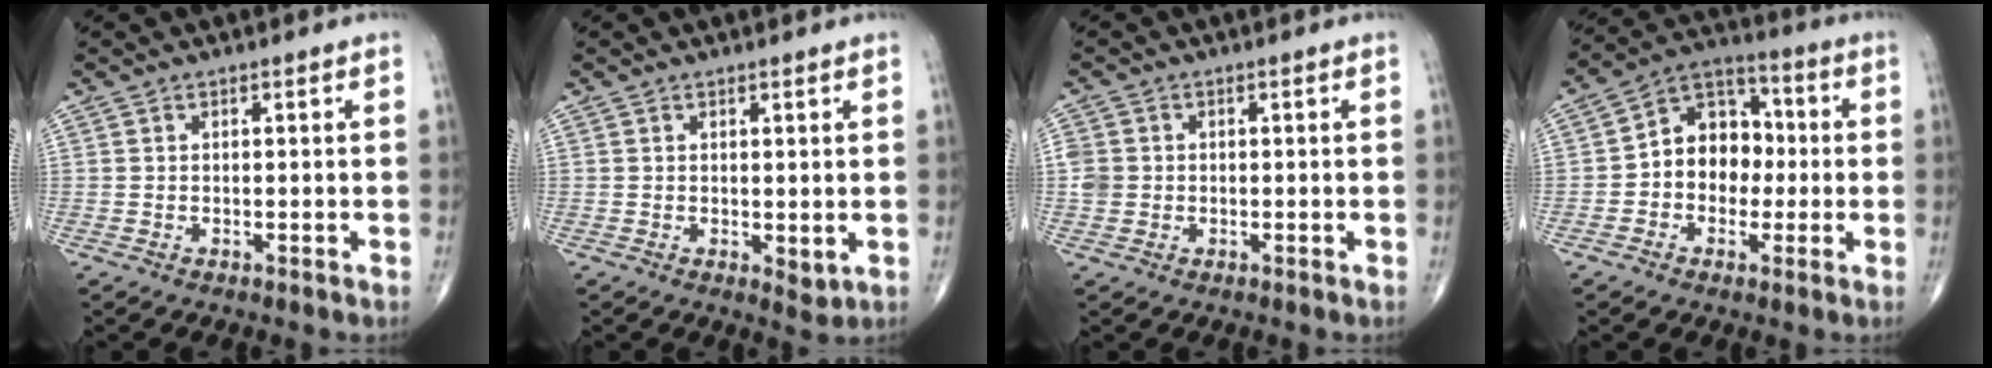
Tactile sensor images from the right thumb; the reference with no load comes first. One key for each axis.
{"total": 2.4, "fx": 0.3, "fy": 1.1, "fz": 2.1, "tx": -0.030, "ty": -0.012, "tz": 0.007}
{"total": 3.3, "fx": -0.1, "fy": 3.0, "fz": 1.3, "tx": -0.017, "ty": 0.006, "tz": -0.001}
{"total": 11.6, "fx": -0.6, "fy": 9.1, "fz": 7.2, "tx": -0.067, "ty": 0.039, "tz": -0.022}